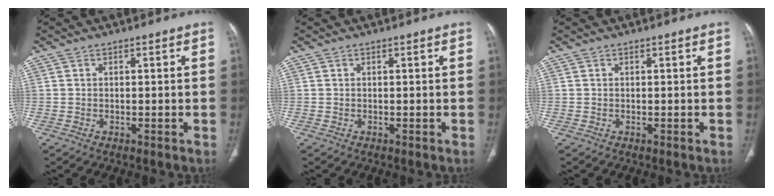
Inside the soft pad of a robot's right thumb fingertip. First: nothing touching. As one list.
[{"total": 0.0}, {"total": 0.0}]